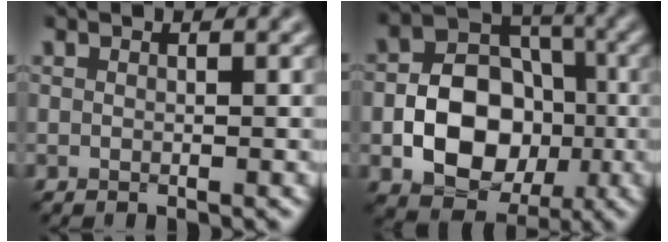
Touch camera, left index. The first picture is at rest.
{"total": 9.1, "force": [-2.3, 6.7, 5.8], "torque": [-0.090, 0.000, -0.042]}